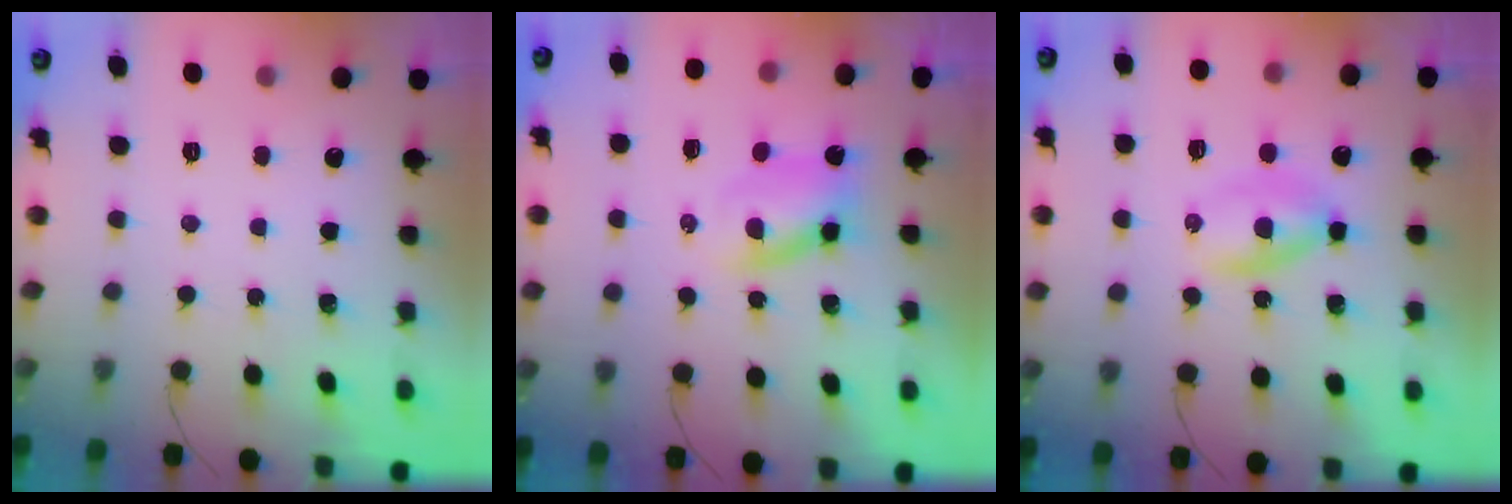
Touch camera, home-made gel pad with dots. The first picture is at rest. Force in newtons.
{"total": 2.8, "press": 2.7, "slide": 0.7}
{"total": 3.1, "press": 3.0, "slide": 1.0}